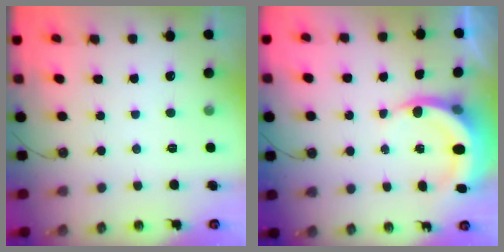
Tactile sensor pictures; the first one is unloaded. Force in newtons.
{"total": 6.4, "press": 6.3, "slide": 1.4}